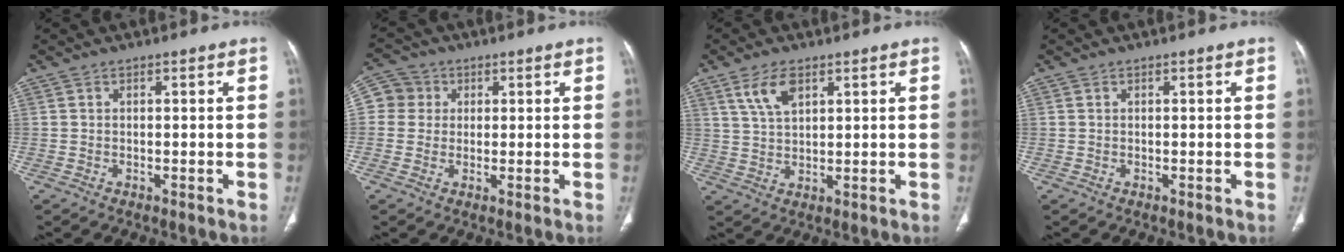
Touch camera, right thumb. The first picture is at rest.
{"total": 5.5, "force": [1.0, 5.3, 1.0], "torque": [0.003, 0.008, 0.014]}
{"total": 5.8, "force": [3.1, 2.9, 4.0], "torque": [-0.069, -0.010, 0.065]}
{"total": 0.0}